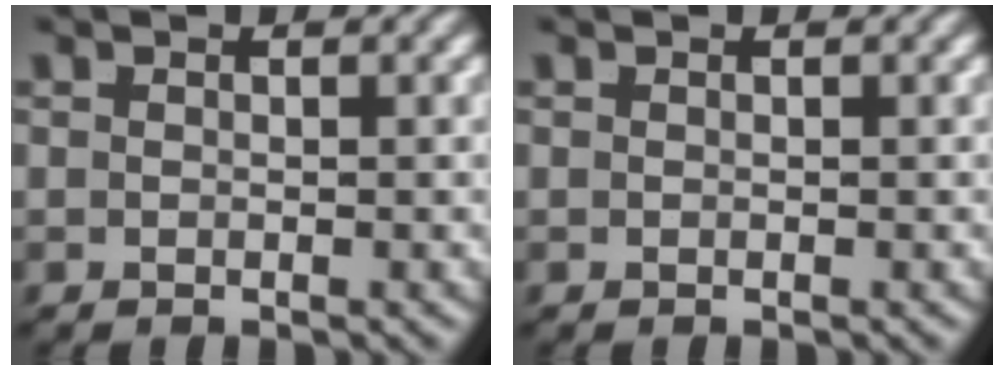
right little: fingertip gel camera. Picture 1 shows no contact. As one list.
[{"total": 0.0}]